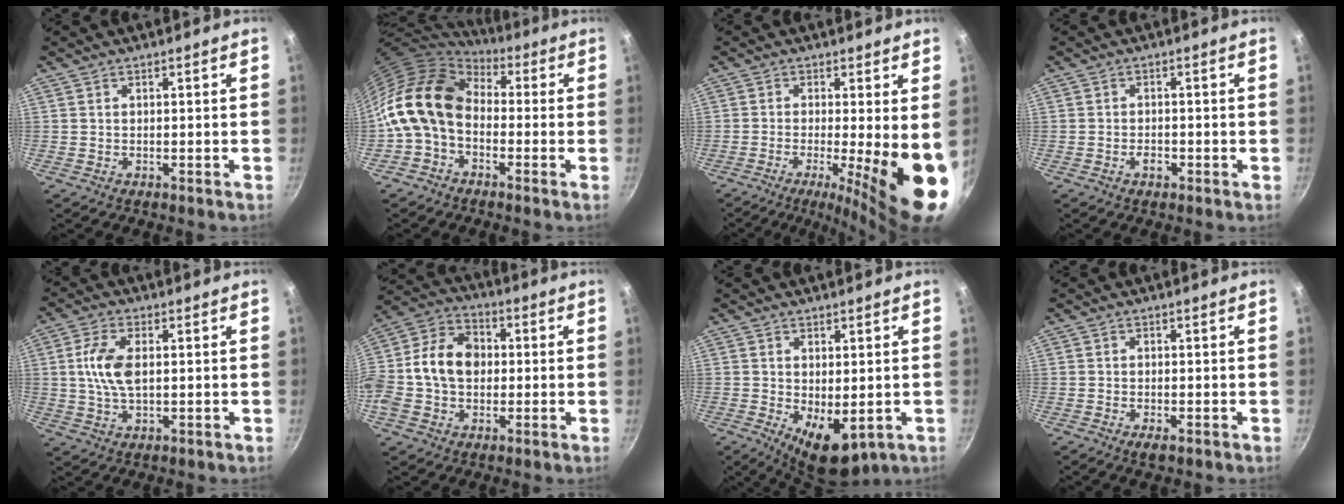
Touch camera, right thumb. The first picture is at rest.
{"total": 15.9, "force": [-0.7, 11.7, 10.7], "torque": [-0.191, 0.038, -0.033]}
{"total": 13.3, "force": [-2.5, 2.3, 12.9], "torque": [-0.174, -0.019, -0.032]}
{"total": 1.9, "force": [-0.9, 1.1, 1.3], "torque": [-0.019, 0.010, -0.017]}
{"total": 8.0, "force": [1.0, 4.1, 6.8], "torque": [-0.135, 0.004, 0.017]}
{"total": 15.6, "force": [0.0, 11.7, 10.4], "torque": [-0.173, 0.034, -0.020]}
{"total": 7.7, "force": [-1.2, 4.0, 6.5], "torque": [-0.077, -0.010, -0.003]}
{"total": 2.0, "force": [-1.0, 0.8, 1.6], "torque": [-0.035, -0.002, -0.018]}